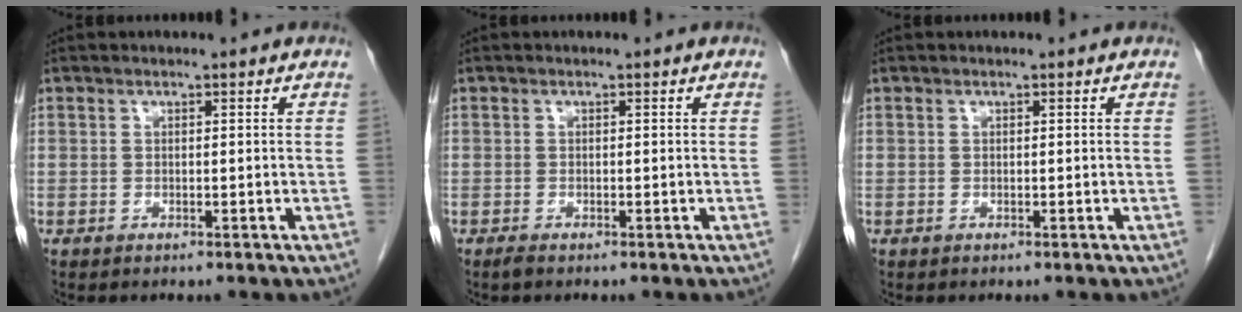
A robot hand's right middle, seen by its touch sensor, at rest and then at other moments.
{"total": 0.6, "force": [-0.5, 0.0, 0.3], "torque": [-0.010, -0.002, -0.010]}
{"total": 0.0}